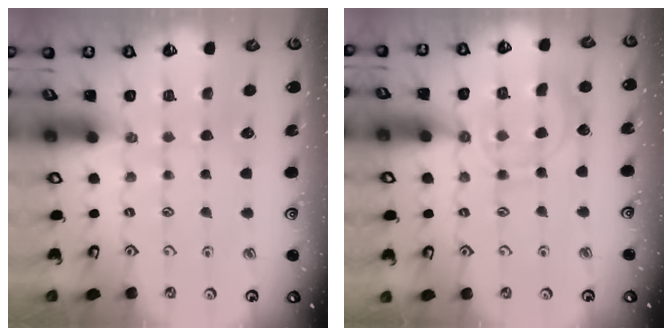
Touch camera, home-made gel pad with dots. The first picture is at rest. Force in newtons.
{"total": 10.7, "press": 10.7, "slide": 0.9}